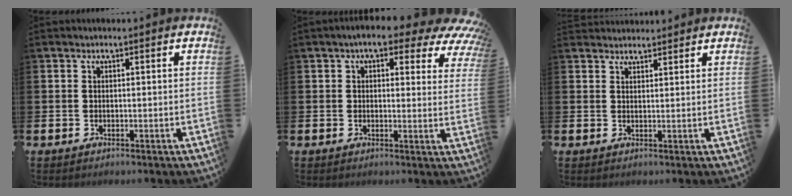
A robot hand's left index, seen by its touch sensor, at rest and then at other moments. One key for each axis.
{"total": 5.8, "fx": 4.1, "fy": 2.3, "fz": 3.3, "tx": -0.061, "ty": -0.017, "tz": 0.067}
{"total": 2.3, "fx": 2.2, "fy": 0.6, "fz": 0.0, "tx": -0.004, "ty": -0.006, "tz": 0.041}